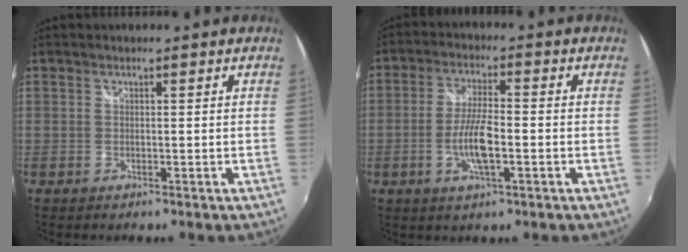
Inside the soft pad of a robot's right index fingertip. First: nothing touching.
{"total": 7.4, "force": [-2.2, 1.7, 6.9], "torque": [-0.138, -0.002, -0.043]}